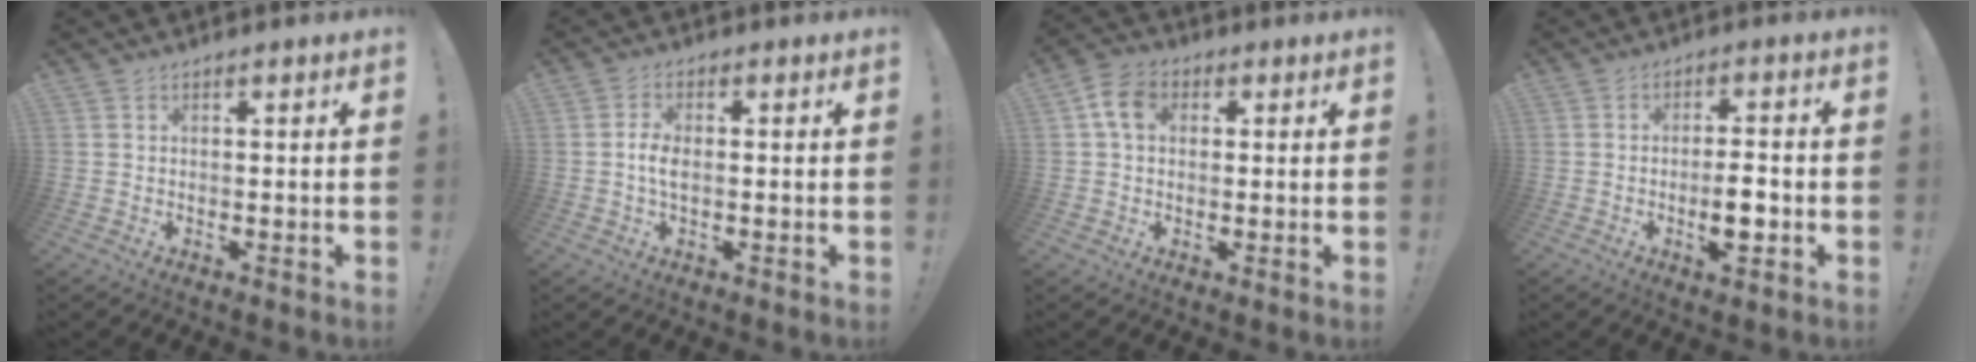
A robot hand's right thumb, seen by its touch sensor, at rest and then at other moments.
{"total": 4.5, "force": [-0.6, 2.2, 3.8], "torque": [-0.080, 0.006, -0.013]}
{"total": 7.5, "force": [1.8, 5.5, 4.8], "torque": [-0.080, 0.011, 0.038]}
{"total": 6.6, "force": [-2.1, 1.9, 5.9], "torque": [-0.105, 0.002, -0.036]}